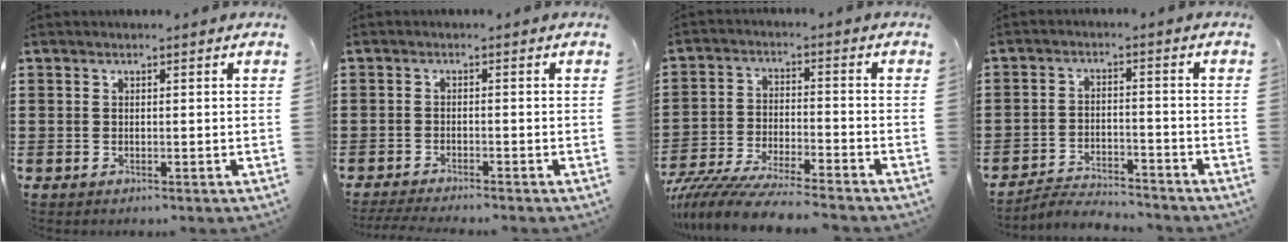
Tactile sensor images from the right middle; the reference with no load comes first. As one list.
[{"total": 2.2, "force": [-2.1, -0.2, 0.6], "torque": [-0.018, -0.006, -0.042]}, {"total": 7.7, "force": [-7.4, 0.0, 2.4], "torque": [-0.054, -0.004, -0.144]}, {"total": 3.8, "force": [-3.7, 0.3, 0.4], "torque": [-0.013, 0.006, -0.079]}]